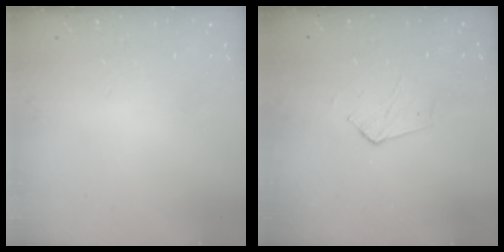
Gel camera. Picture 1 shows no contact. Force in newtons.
{"total": 2.6, "press": 2.6, "slide": 0.2}